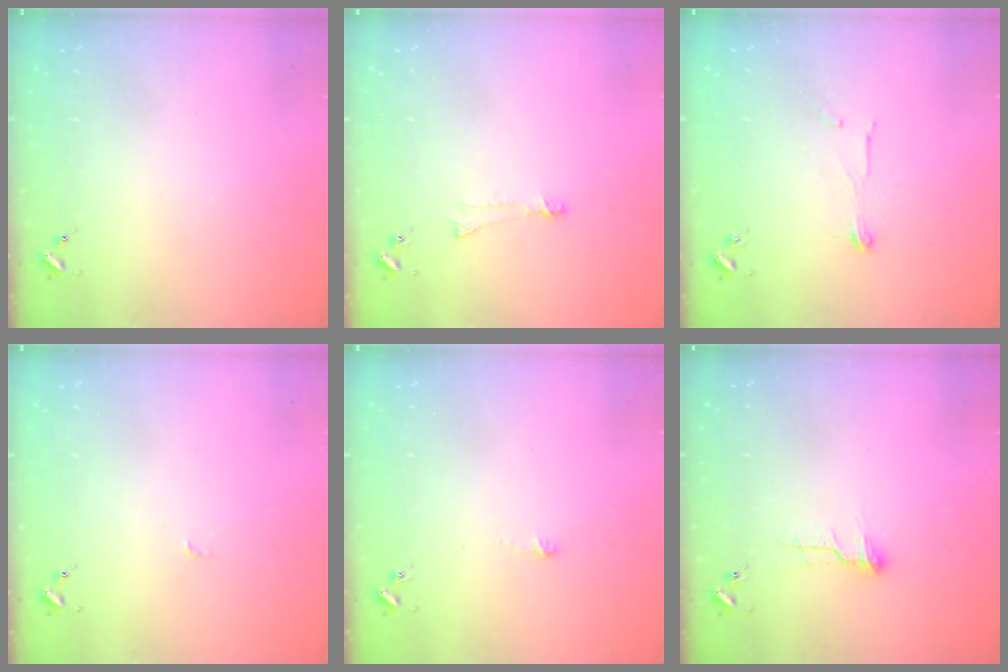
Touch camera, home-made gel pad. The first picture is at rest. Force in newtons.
{"total": 4.8, "press": 4.8, "slide": 0.4}
{"total": 5.5, "press": 5.5, "slide": 0.3}
{"total": 2.5, "press": 2.5, "slide": 0.3}
{"total": 3.6, "press": 3.6, "slide": 0.3}
{"total": 8.7, "press": 8.7, "slide": 0.5}